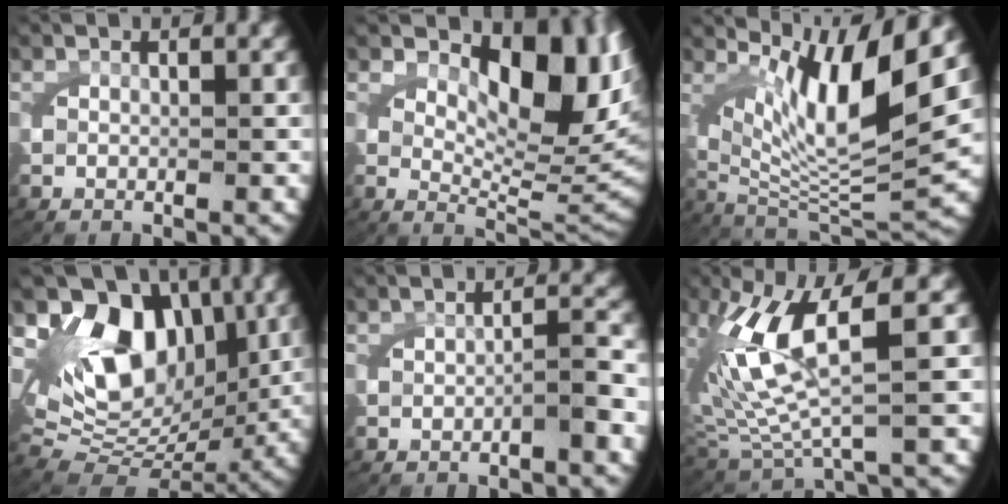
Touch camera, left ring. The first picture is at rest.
{"total": 9.7, "force": [3.4, 4.4, 7.9], "torque": [-0.102, -0.007, 0.054]}
{"total": 12.2, "force": [3.6, 5.7, 10.1], "torque": [-0.185, -0.011, 0.063]}
{"total": 15.0, "force": [3.6, 11.1, 9.5], "torque": [-0.182, -0.007, 0.058]}
{"total": 1.7, "force": [-0.9, 0.4, 1.4], "torque": [-0.016, 0.002, -0.015]}
{"total": 8.5, "force": [1.5, 4.3, 7.1], "torque": [-0.157, 0.001, 0.034]}